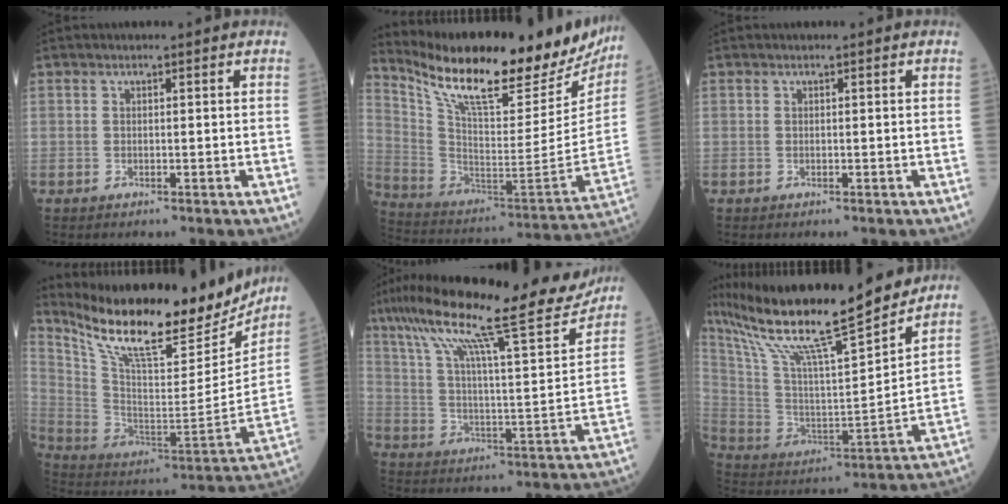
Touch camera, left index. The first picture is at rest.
{"total": 29.5, "force": [24.1, 6.6, 15.6], "torque": [-0.269, -0.052, 0.349]}
{"total": 0.0}
{"total": 24.8, "force": [20.5, 6.0, 12.6], "torque": [-0.225, -0.023, 0.317]}
{"total": 22.2, "force": [17.4, 2.1, 13.7], "torque": [-0.239, 0.012, 0.264]}
{"total": 23.2, "force": [19.2, 0.9, 12.9], "torque": [-0.239, 0.001, 0.329]}